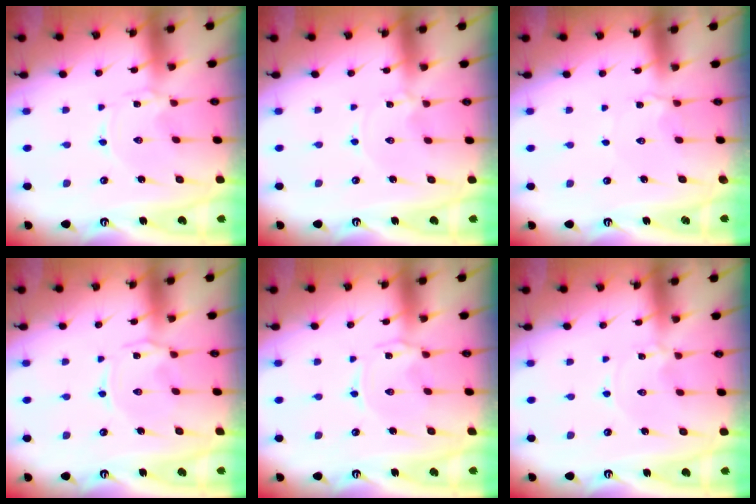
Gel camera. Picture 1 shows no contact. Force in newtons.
{"total": 0.0}
{"total": 2.5, "press": 2.5, "slide": 0.2}
{"total": 1.6, "press": 1.5, "slide": 0.6}
{"total": 1.0, "press": 0.9, "slide": 0.4}
{"total": 0.0}